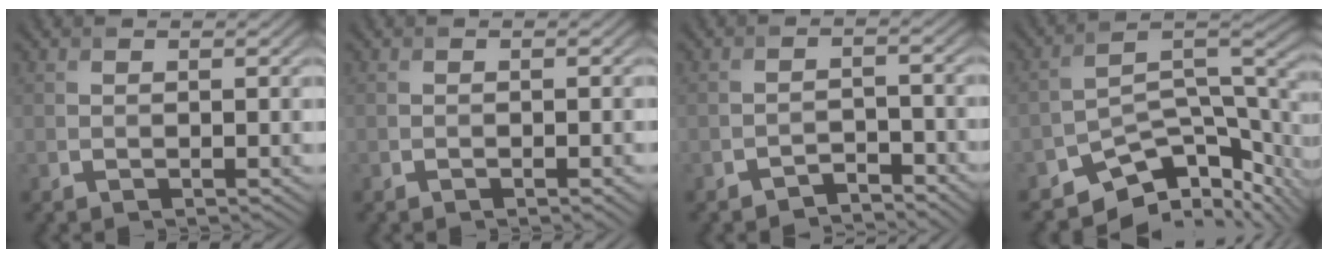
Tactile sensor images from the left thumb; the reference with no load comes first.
{"total": 1.1, "force": [-0.6, 0.2, 0.8], "torque": [-0.012, 0.002, -0.008]}
{"total": 2.6, "force": [-2.4, 0.7, 0.5], "torque": [-0.007, 0.005, -0.042]}
{"total": 10.9, "force": [-7.4, 4.9, 6.3], "torque": [-0.112, -0.011, -0.114]}